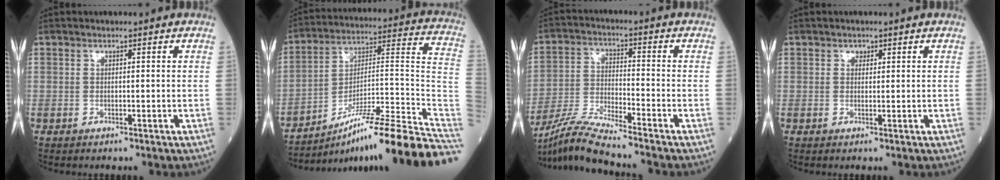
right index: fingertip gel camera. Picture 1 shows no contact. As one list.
[{"total": 25.0, "force": [-18.2, -1.0, 17.1], "torque": [-0.165, 0.018, -0.290]}, {"total": 9.8, "force": [-9.0, -1.5, 3.6], "torque": [-0.076, -0.020, -0.173]}, {"total": 0.9, "force": [0.5, 0.7, 0.3], "torque": [0.000, -0.002, 0.005]}]